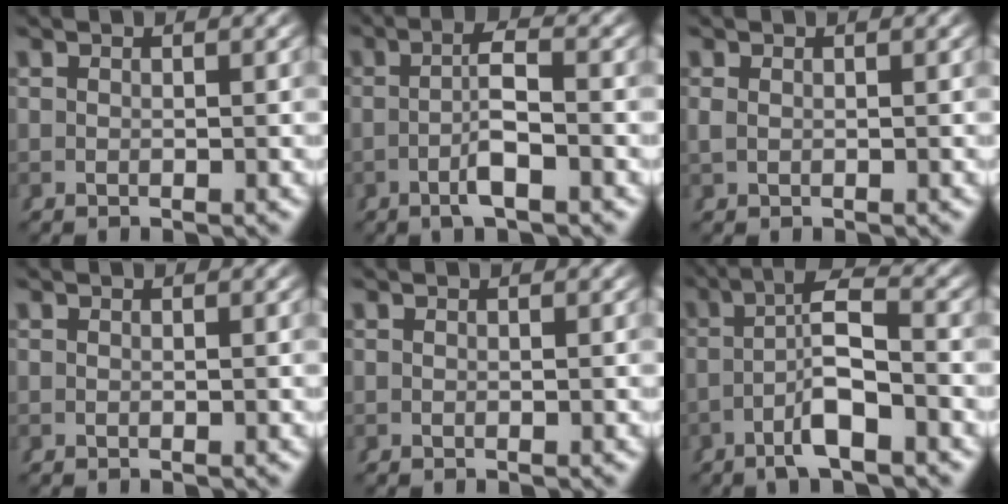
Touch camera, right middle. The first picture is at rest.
{"total": 3.5, "force": [-0.7, 0.2, 3.4], "torque": [-0.046, 0.006, -0.015]}
{"total": 0.0}
{"total": 0.0}
{"total": 0.0}
{"total": 4.8, "force": [-0.3, 1.1, 4.7], "torque": [-0.076, 0.005, -0.007]}